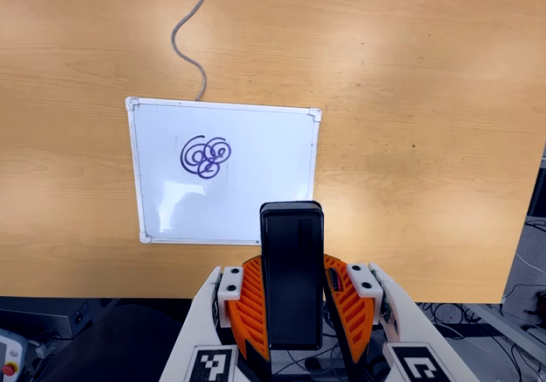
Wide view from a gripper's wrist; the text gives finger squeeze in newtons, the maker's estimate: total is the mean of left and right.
{"total": 6.7, "left": 5.3, "right": 8.0}